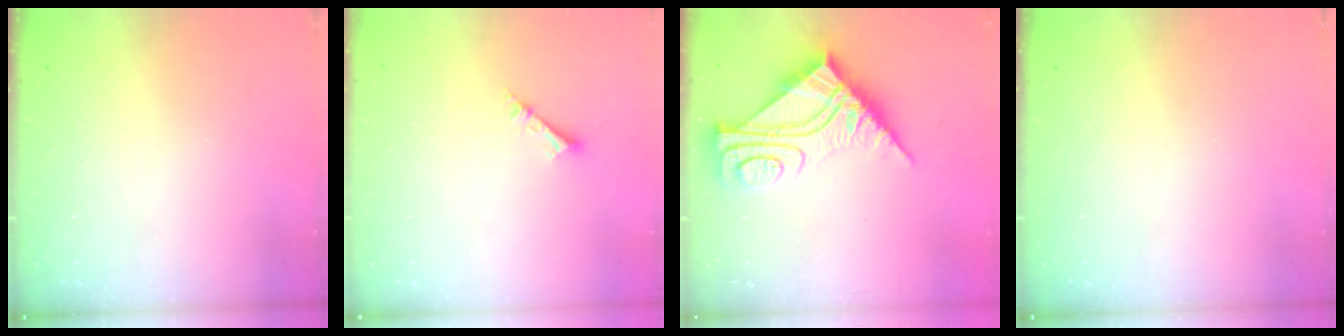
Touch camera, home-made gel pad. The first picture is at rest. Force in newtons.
{"total": 2.3, "press": 2.3, "slide": 0.1}
{"total": 10.9, "press": 10.9, "slide": 1.3}
{"total": 0.0}